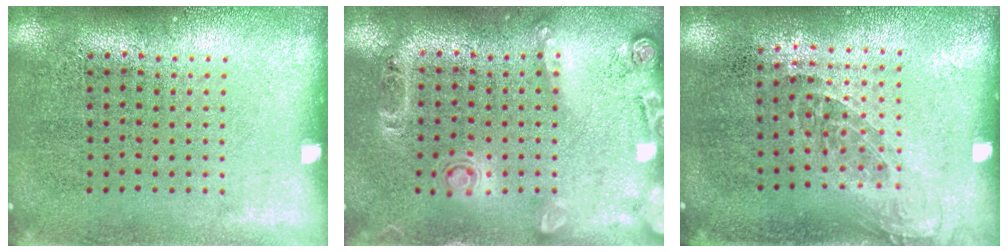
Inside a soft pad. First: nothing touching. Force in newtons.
{"total": 1.6, "press": 1.2, "slide": 1.1}
{"total": 1.2, "press": 1.0, "slide": 0.7}